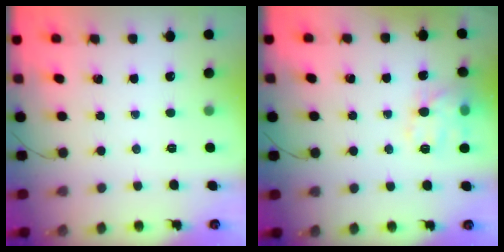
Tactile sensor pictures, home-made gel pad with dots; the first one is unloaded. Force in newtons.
{"total": 12.0, "press": 11.9, "slide": 0.8}